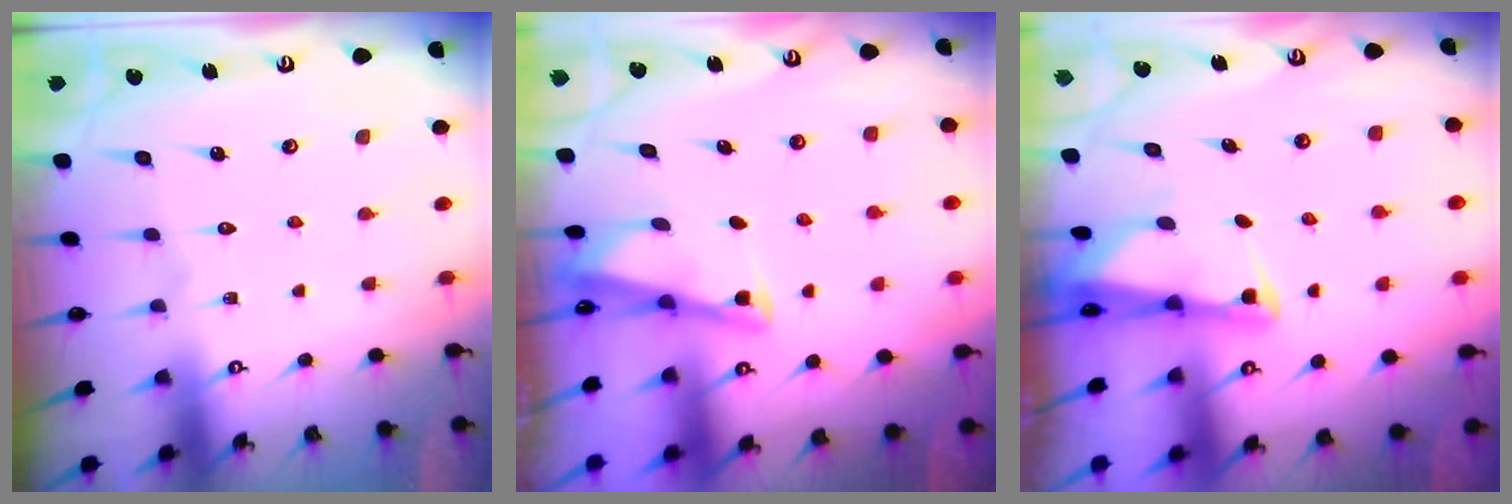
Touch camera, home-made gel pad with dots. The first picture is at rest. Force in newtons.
{"total": 3.0, "press": 3.0, "slide": 0.3}
{"total": 2.4, "press": 2.4, "slide": 0.2}